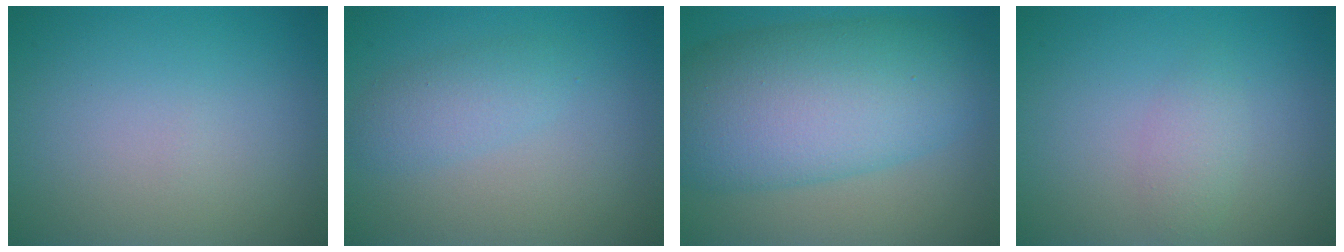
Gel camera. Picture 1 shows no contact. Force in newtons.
{"total": 2.2, "press": 2.2, "slide": 0.1}
{"total": 11.4, "press": 11.4, "slide": 0.2}
{"total": 1.6, "press": 1.6, "slide": 0.1}